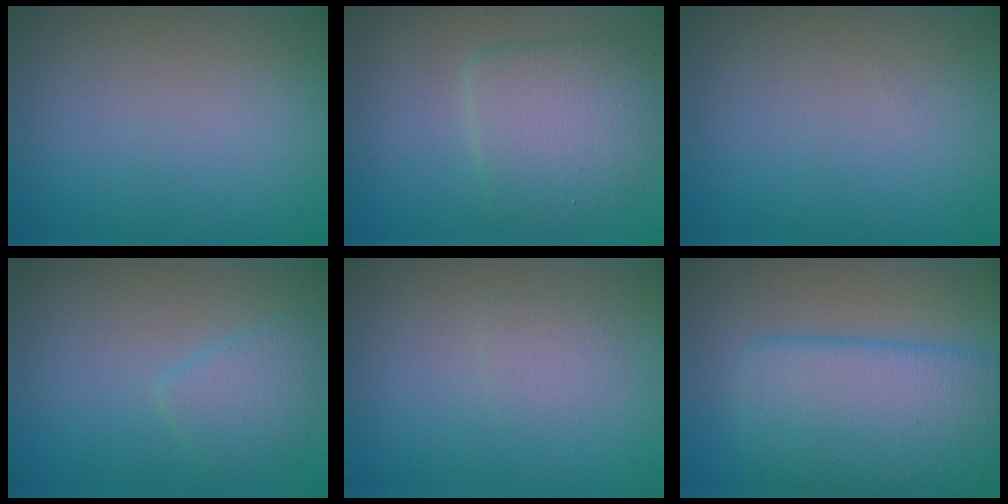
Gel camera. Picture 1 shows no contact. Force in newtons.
{"total": 4.7, "press": 4.7, "slide": 0.1}
{"total": 0.0}
{"total": 2.4, "press": 2.4, "slide": 0.1}
{"total": 1.2, "press": 1.2, "slide": 0.0}
{"total": 8.2, "press": 8.2, "slide": 0.1}